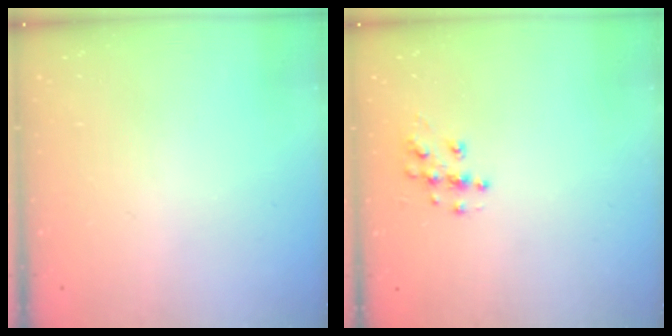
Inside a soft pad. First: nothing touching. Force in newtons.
{"total": 6.3, "press": 6.3, "slide": 0.3}